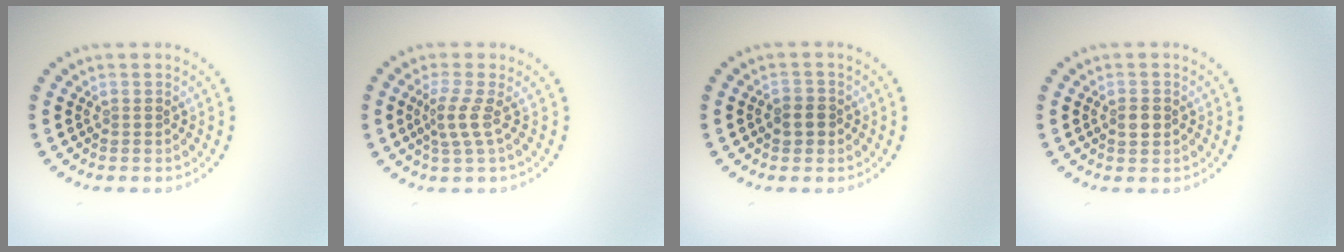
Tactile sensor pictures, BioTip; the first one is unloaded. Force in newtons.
{"total": 2.3, "press": 1.5, "slide": 1.7}
{"total": 1.8, "press": 1.7, "slide": 0.4}
{"total": 1.5, "press": 1.4, "slide": 0.2}